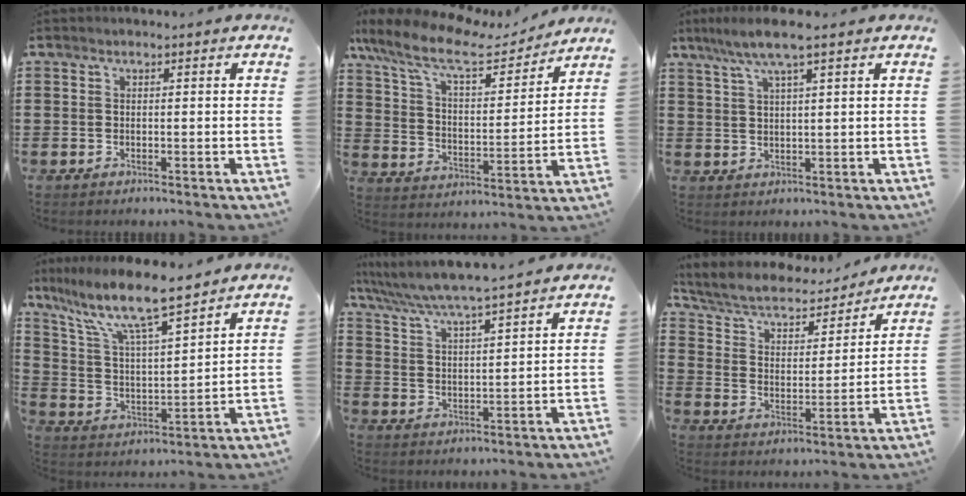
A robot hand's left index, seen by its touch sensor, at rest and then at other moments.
{"total": 11.2, "force": [9.0, 2.6, 6.1], "torque": [-0.151, -0.042, 0.154]}
{"total": 5.3, "force": [3.4, 0.2, 4.1], "torque": [-0.087, -0.001, 0.058]}
{"total": 10.1, "force": [8.3, 1.2, 5.7], "torque": [-0.142, -0.043, 0.138]}
{"total": 4.9, "force": [4.6, -0.5, 1.6], "torque": [-0.054, -0.034, 0.073]}
{"total": 5.3, "force": [4.6, 1.5, 2.2], "torque": [-0.066, -0.035, 0.072]}